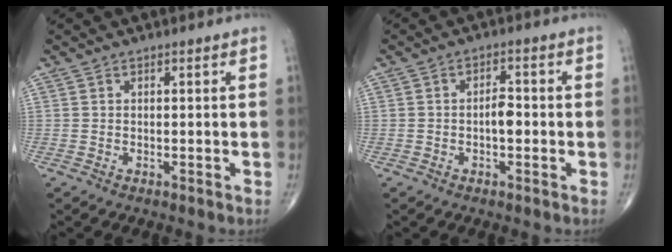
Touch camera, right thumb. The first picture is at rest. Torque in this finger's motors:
{"motor_torque": [-0.01, 0.17, 0.50, -0.11, 0.00]}